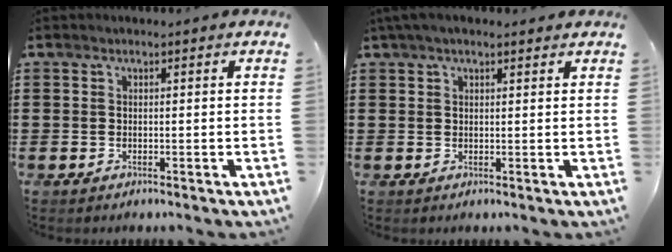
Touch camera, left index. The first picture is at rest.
{"total": 2.3, "force": [1.6, 0.7, 1.5], "torque": [-0.032, 0.006, 0.030]}